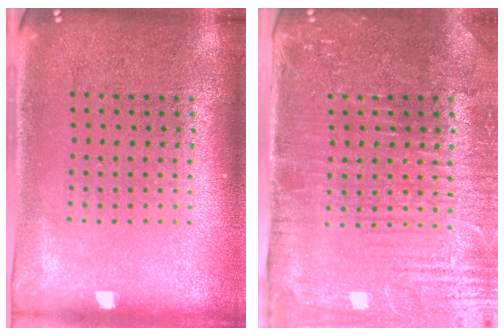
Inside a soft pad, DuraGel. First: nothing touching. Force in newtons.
{"total": 4.8, "press": 4.4, "slide": 1.7}